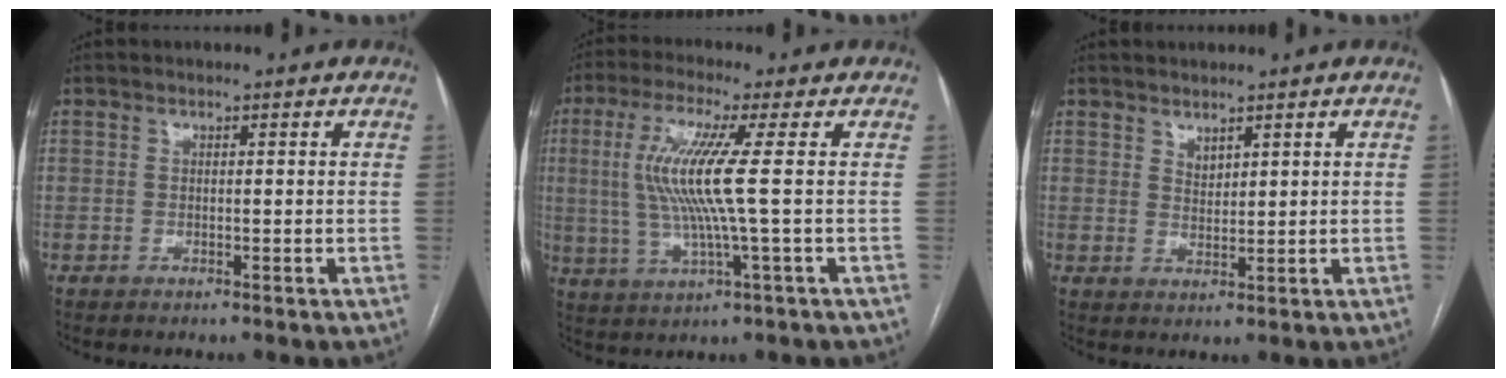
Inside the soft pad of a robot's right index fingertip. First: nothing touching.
{"total": 10.3, "force": [1.1, -0.7, 10.2], "torque": [-0.224, 0.000, 0.019]}
{"total": 1.9, "force": [1.5, 0.8, 0.8], "torque": [-0.015, -0.006, 0.033]}